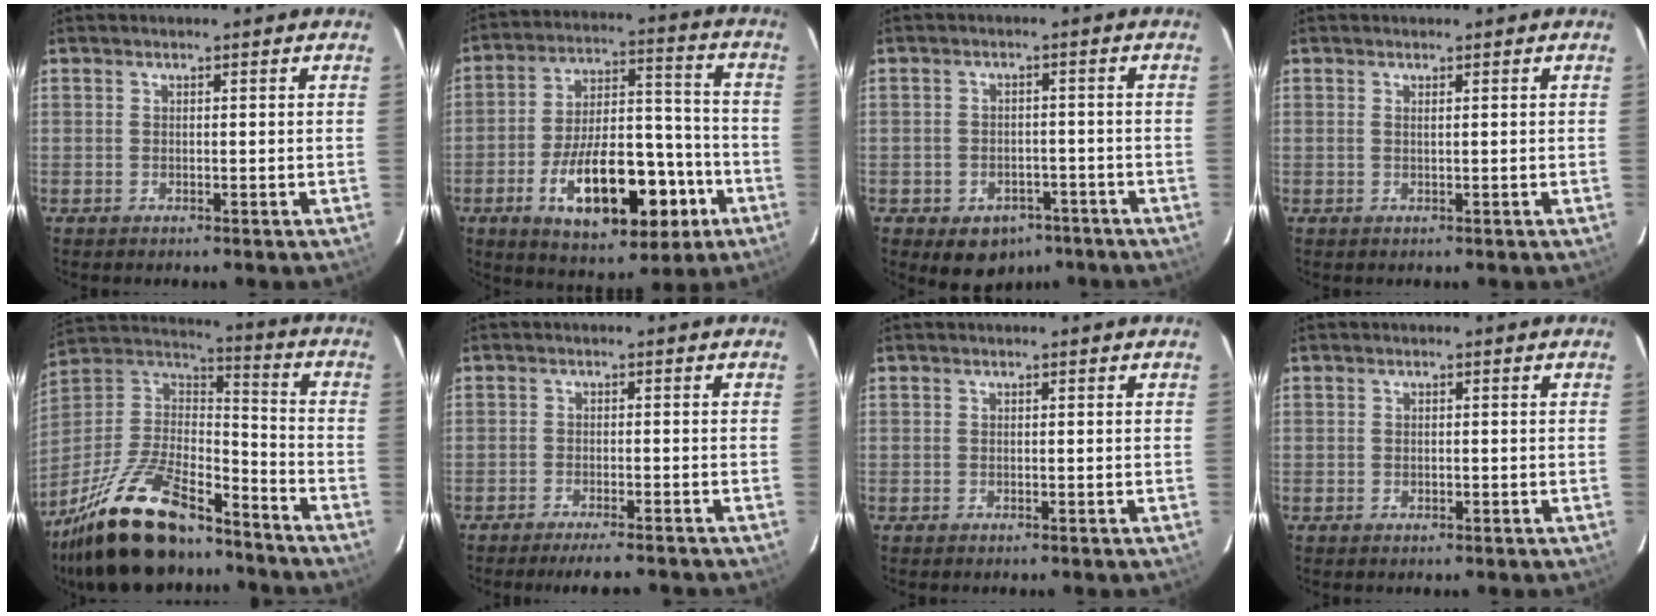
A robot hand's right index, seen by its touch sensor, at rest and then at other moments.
{"total": 20.4, "force": [-8.6, 9.5, 15.9], "torque": [-0.284, 0.011, -0.115]}
{"total": 7.7, "force": [-4.6, 5.6, 2.5], "torque": [-0.052, 0.018, -0.043]}
{"total": 0.6, "force": [0.3, -0.2, 0.5], "torque": [-0.011, 0.000, 0.004]}
{"total": 25.4, "force": [-18.8, 8.9, 14.6], "torque": [-0.297, -0.010, -0.313]}
{"total": 7.2, "force": [-6.4, 1.0, 3.2], "torque": [-0.073, -0.011, -0.098]}
{"total": 0.0}
{"total": 0.7, "force": [-0.3, 0.6, 0.2], "torque": [-0.002, -0.001, -0.003]}